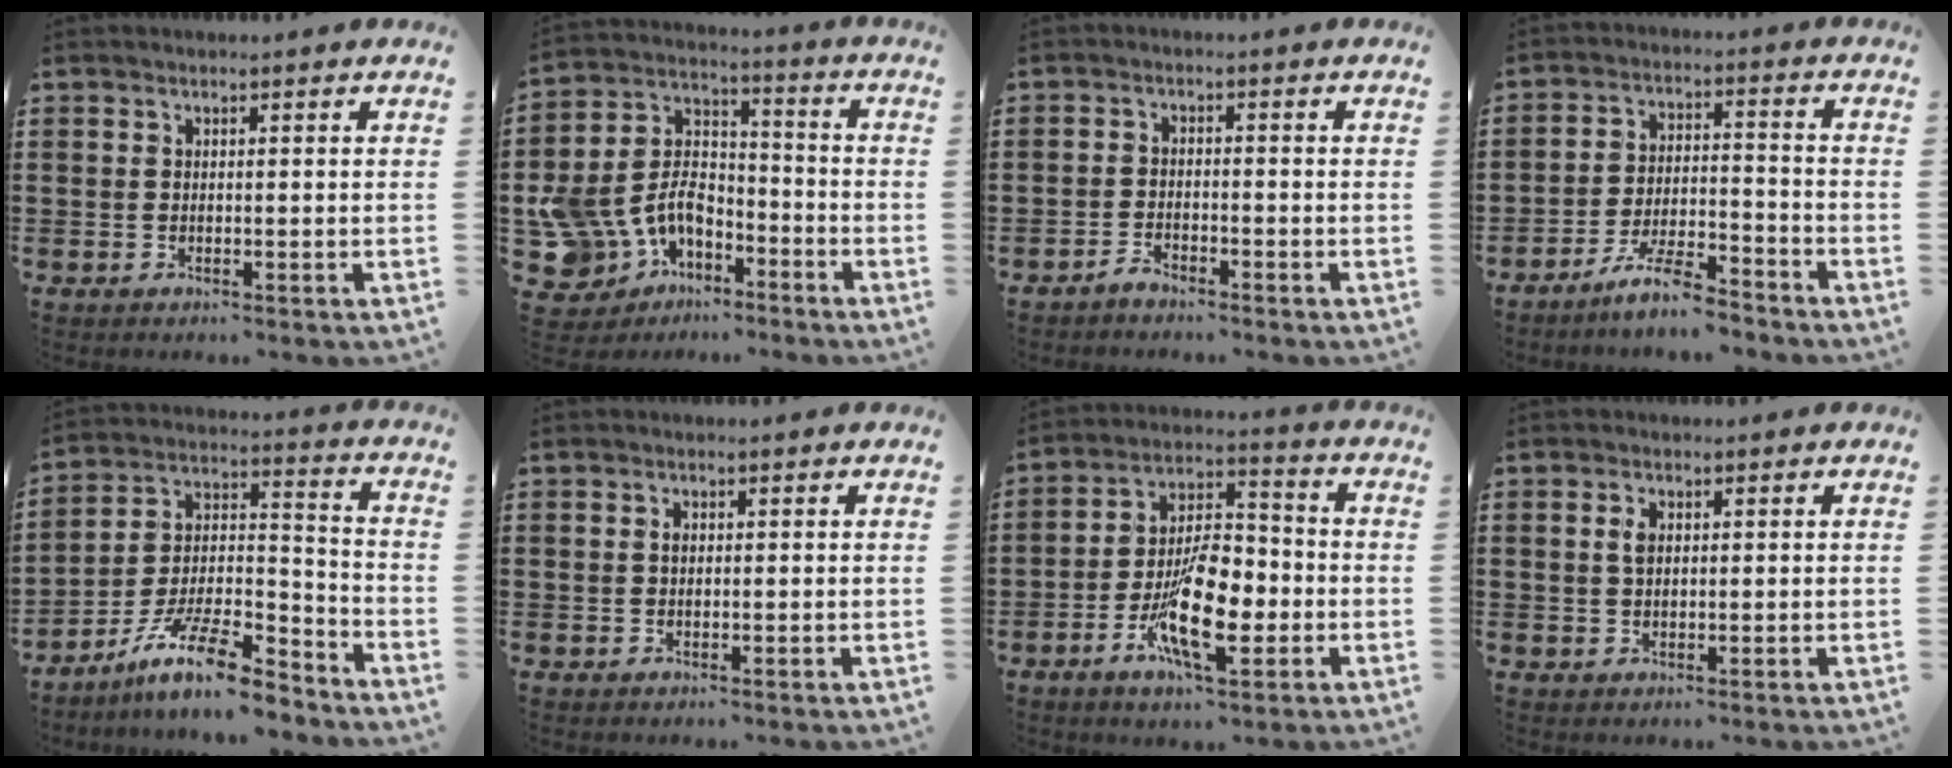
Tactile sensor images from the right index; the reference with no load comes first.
{"total": 8.7, "force": [-4.5, 6.4, 3.9], "torque": [-0.130, 0.003, -0.090]}
{"total": 1.8, "force": [-1.7, 0.3, 0.3], "torque": [-0.011, 0.002, -0.035]}
{"total": 7.1, "force": [-6.4, 0.5, 3.1], "torque": [-0.069, 0.000, -0.123]}
{"total": 12.5, "force": [-9.9, 2.6, 7.2], "torque": [-0.130, 0.025, -0.188]}
{"total": 0.8, "force": [0.2, 0.5, 0.6], "torque": [-0.014, 0.001, 0.003]}
{"total": 12.9, "force": [-4.4, 5.9, 10.6], "torque": [-0.199, 0.003, -0.076]}
{"total": 2.1, "force": [0.6, 1.1, 1.7], "torque": [-0.037, 0.006, 0.009]}